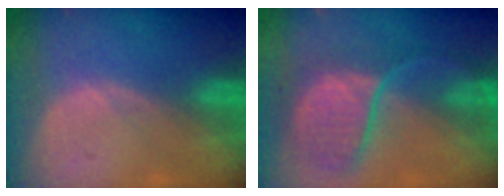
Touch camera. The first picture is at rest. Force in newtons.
{"total": 9.1, "press": 8.7, "slide": 2.9}